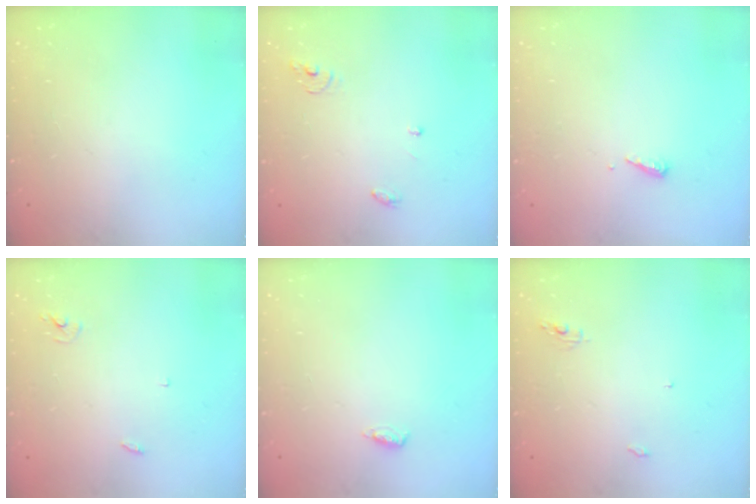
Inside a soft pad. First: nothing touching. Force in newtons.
{"total": 3.9, "press": 3.9, "slide": 0.2}
{"total": 4.8, "press": 4.8, "slide": 0.5}
{"total": 2.4, "press": 2.4, "slide": 0.2}
{"total": 4.4, "press": 4.1, "slide": 1.5}
{"total": 3.4, "press": 3.4, "slide": 0.0}